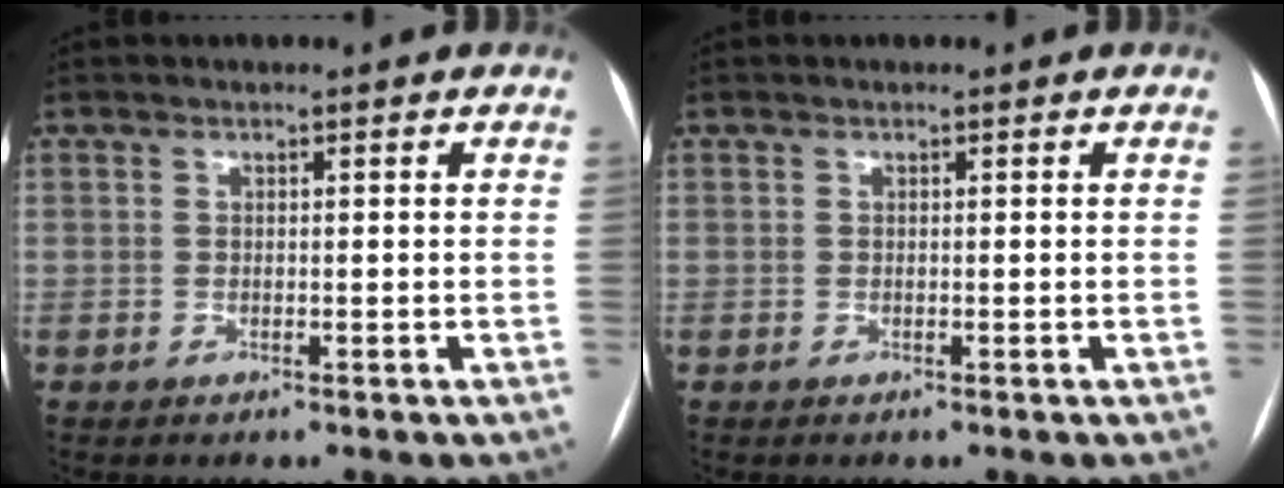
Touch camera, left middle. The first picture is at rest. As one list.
[{"total": 0.0}]